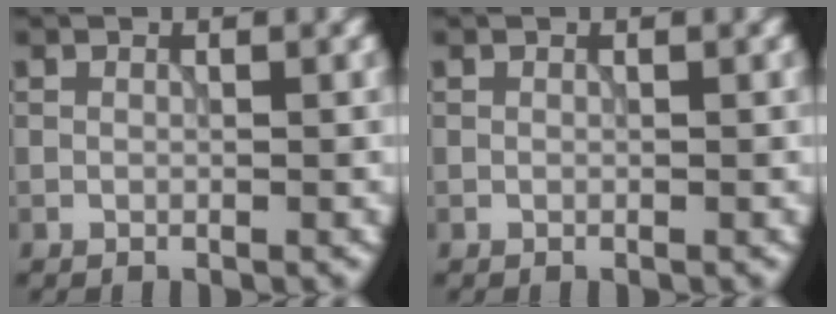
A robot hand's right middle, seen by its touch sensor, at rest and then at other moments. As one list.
[{"total": 0.0}]